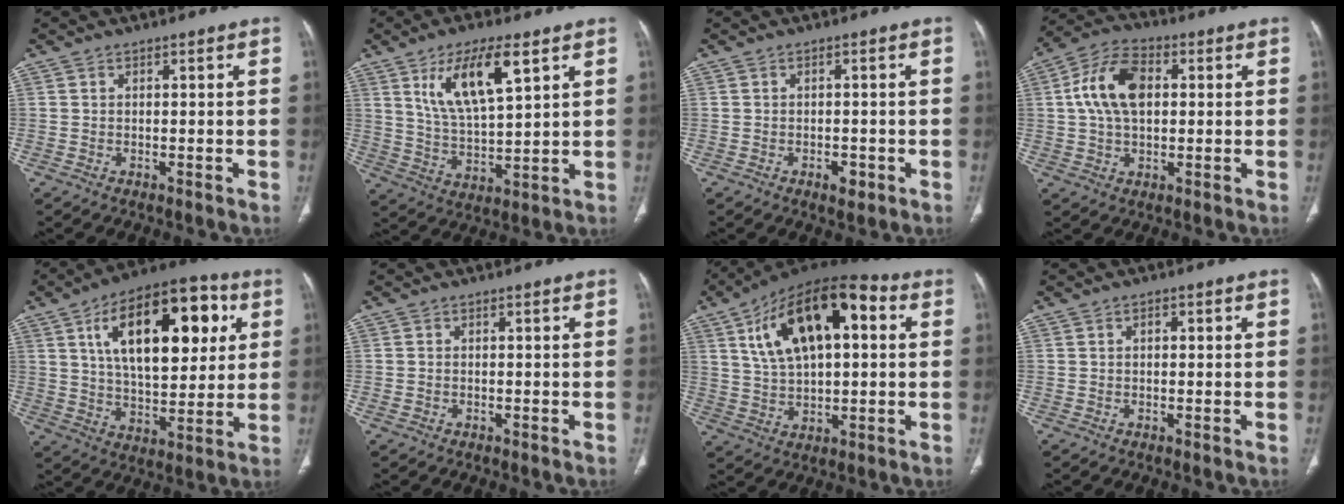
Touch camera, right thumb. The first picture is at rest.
{"total": 13.0, "force": [6.2, 4.2, 10.6], "torque": [-0.185, -0.025, 0.125]}
{"total": 2.5, "force": [-1.1, 1.4, 1.7], "torque": [-0.019, 0.002, -0.012]}
{"total": 11.8, "force": [1.8, 7.3, 9.1], "torque": [-0.166, 0.018, 0.027]}
{"total": 24.1, "force": [7.8, 11.9, 19.5], "torque": [-0.271, -0.007, 0.121]}
{"total": 2.7, "force": [-0.8, 2.1, 1.4], "torque": [-0.031, 0.003, -0.008]}
{"total": 20.9, "force": [6.1, 10.2, 17.2], "torque": [-0.268, 0.015, 0.095]}
{"total": 1.5, "force": [0.5, 0.8, 1.1], "torque": [-0.017, 0.004, 0.007]}